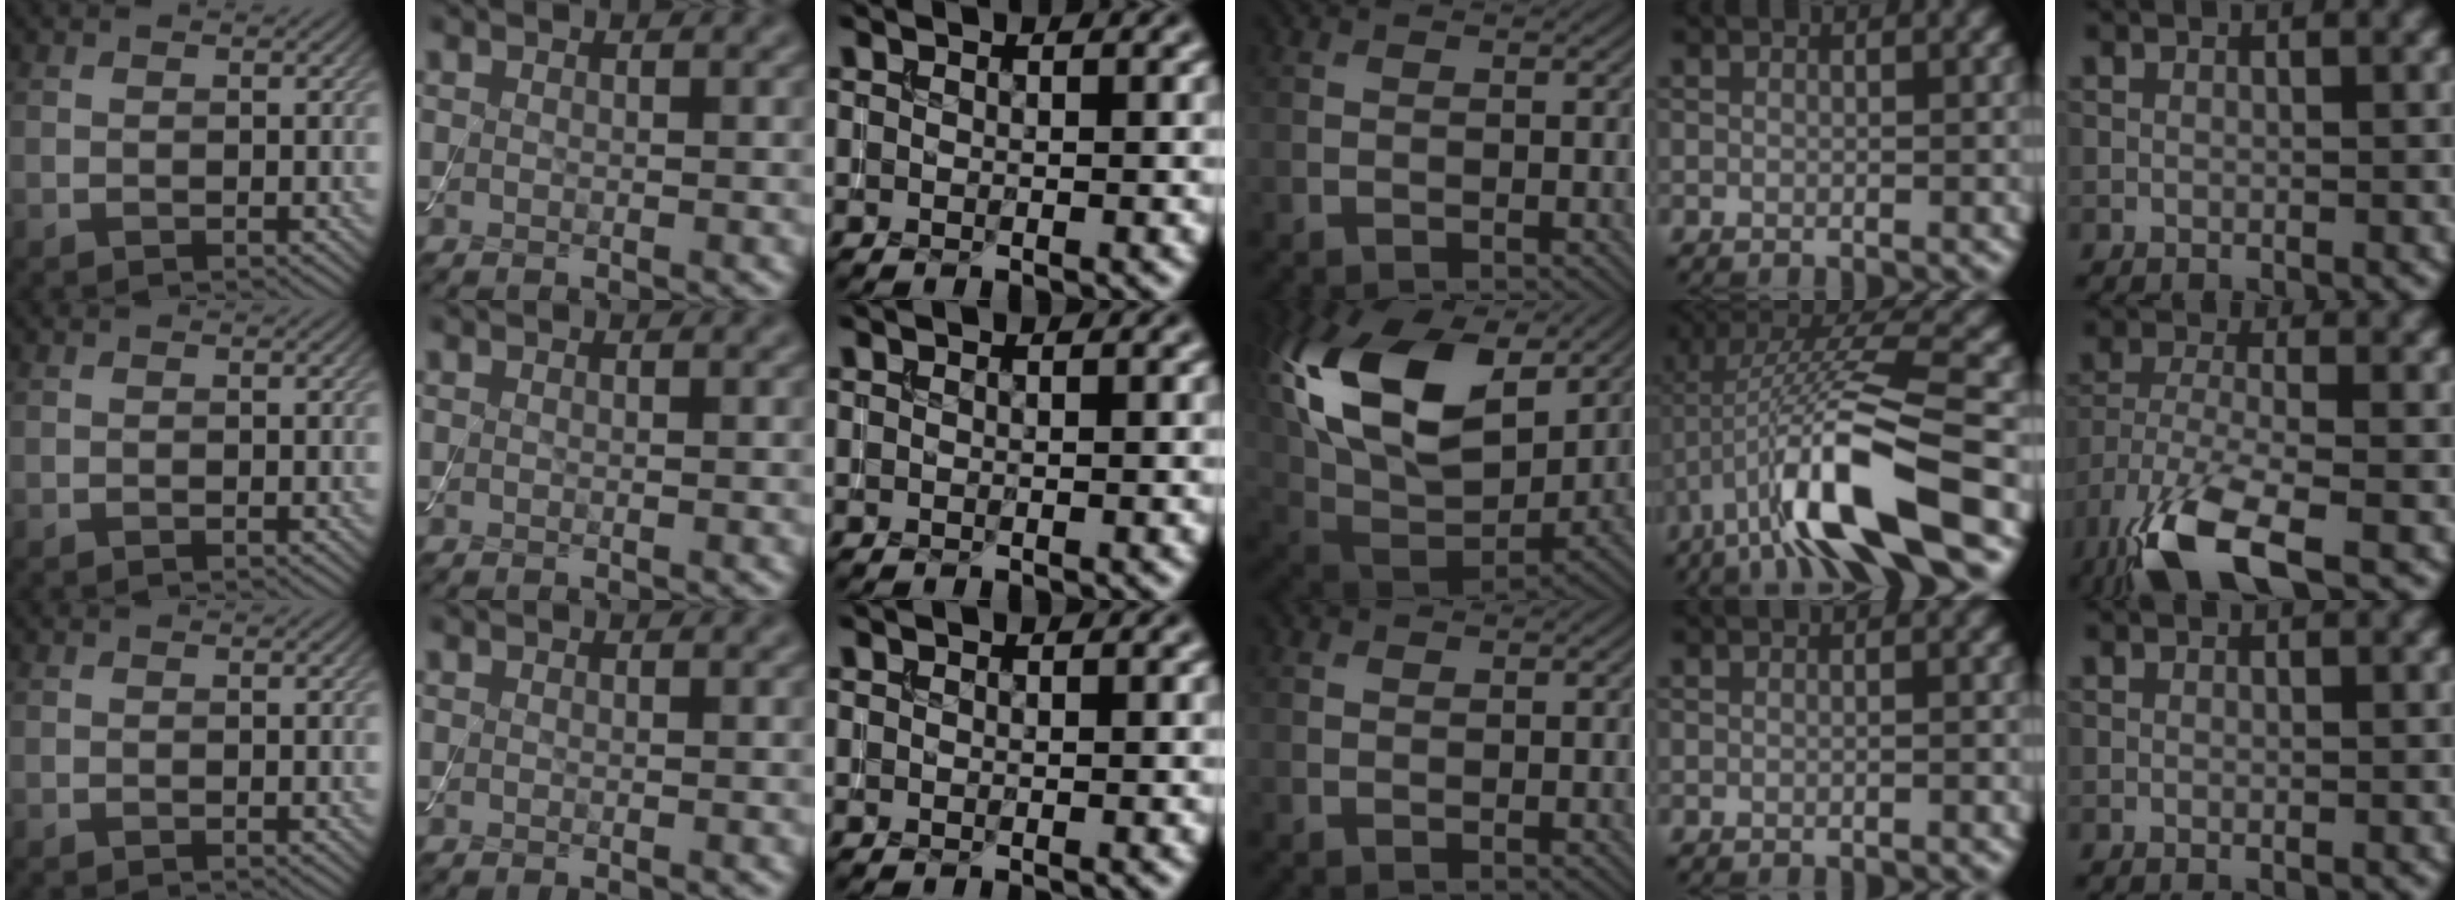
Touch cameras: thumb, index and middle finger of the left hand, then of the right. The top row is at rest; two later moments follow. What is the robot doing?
{"motion": "assemble", "object": "toy tower of hanoi"}